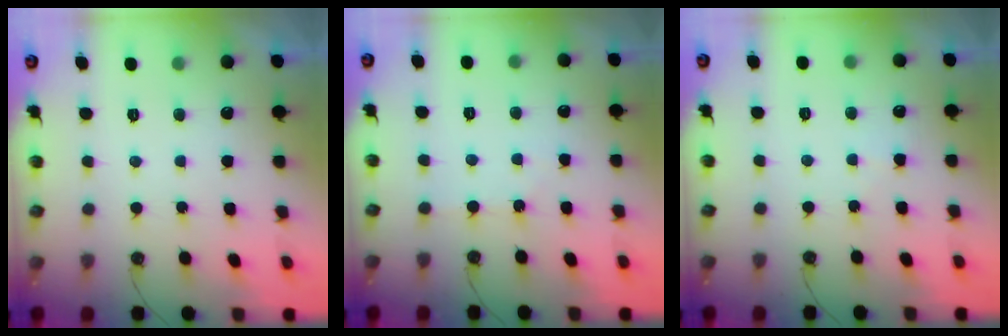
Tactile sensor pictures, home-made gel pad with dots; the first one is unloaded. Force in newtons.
{"total": 2.9, "press": 2.8, "slide": 0.5}
{"total": 4.1, "press": 4.0, "slide": 0.6}